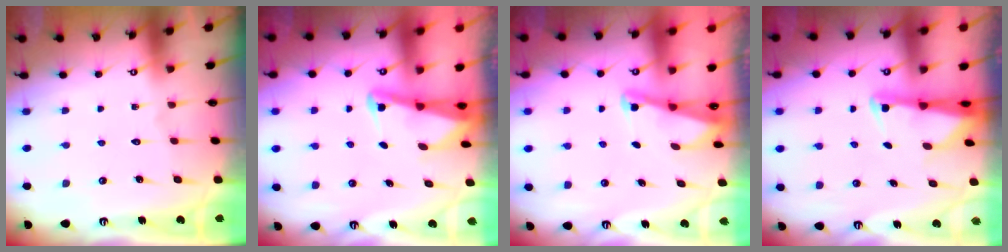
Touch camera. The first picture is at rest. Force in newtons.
{"total": 2.5, "press": 2.5, "slide": 0.4}
{"total": 2.1, "press": 2.0, "slide": 0.3}
{"total": 2.3, "press": 2.3, "slide": 0.5}